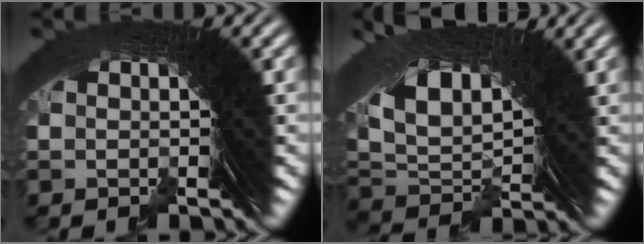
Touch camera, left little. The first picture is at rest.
{"total": 10.0, "force": [4.9, 5.9, 6.4], "torque": [-0.145, -0.005, 0.088]}